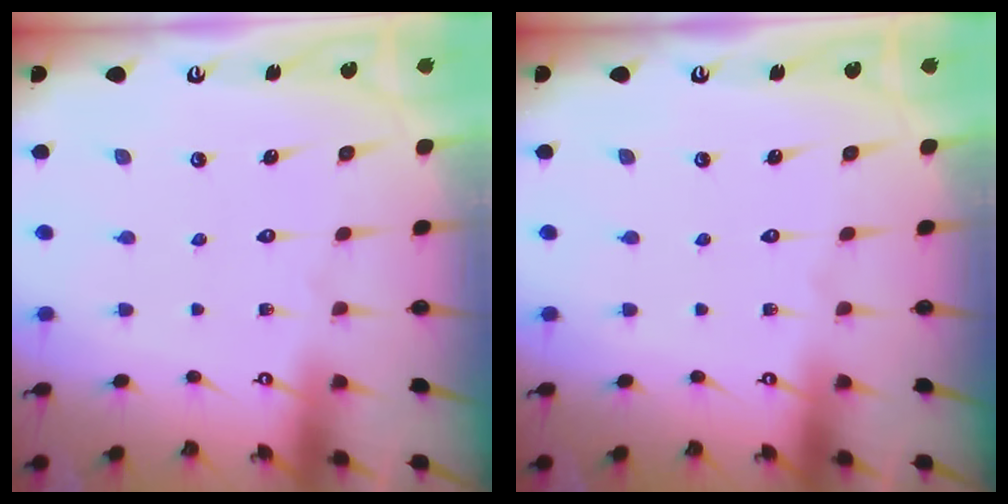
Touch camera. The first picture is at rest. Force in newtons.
{"total": 0.0}